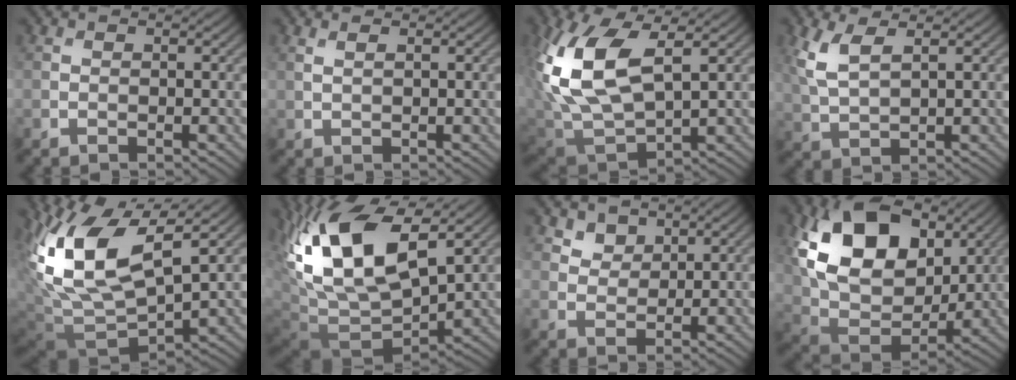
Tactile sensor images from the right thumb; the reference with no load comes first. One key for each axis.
{"total": 1.1, "fx": 0.6, "fy": 0.2, "fz": 0.8, "tx": -0.019, "ty": 0.001, "tz": 0.015}
{"total": 13.8, "fx": 3.5, "fy": 7.5, "fz": 11.1, "tx": -0.272, "ty": 0.002, "tz": 0.074}
{"total": 5.4, "fx": 2.4, "fy": 2.3, "fz": 4.2, "tx": -0.113, "ty": 0.002, "tz": 0.052}
{"total": 15.5, "fx": 5.9, "fy": 6.8, "fz": 12.6, "tx": -0.283, "ty": 0.004, "tz": 0.115}
{"total": 16.8, "fx": 5.7, "fy": 8.2, "fz": 13.6, "tx": -0.303, "ty": 0.004, "tz": 0.111}
{"total": 2.7, "fx": 1.9, "fy": 1.7, "fz": 0.8, "tx": -0.021, "ty": -0.008, "tz": 0.037}
{"total": 17.0, "fx": 6.1, "fy": 11.4, "fz": 11.1, "tx": -0.234, "ty": 0.002, "tz": 0.120}